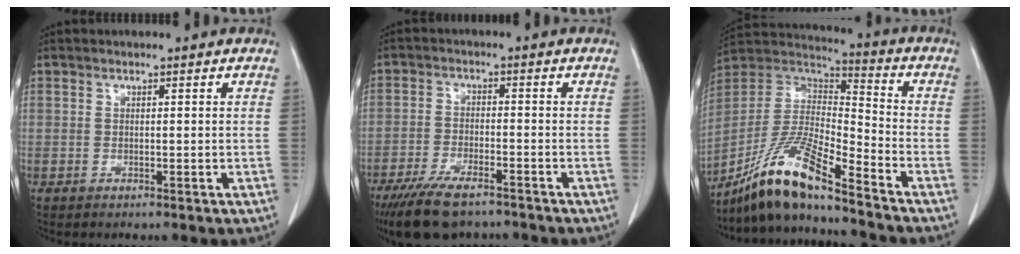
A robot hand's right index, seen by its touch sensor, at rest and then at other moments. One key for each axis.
{"total": 10.3, "fx": -7.9, "fy": 2.9, "fz": 5.9, "tx": -0.104, "ty": -0.020, "tz": -0.131}
{"total": 15.2, "fx": -11.9, "fy": 0.9, "fz": 9.4, "tx": -0.188, "ty": -0.004, "tz": -0.221}